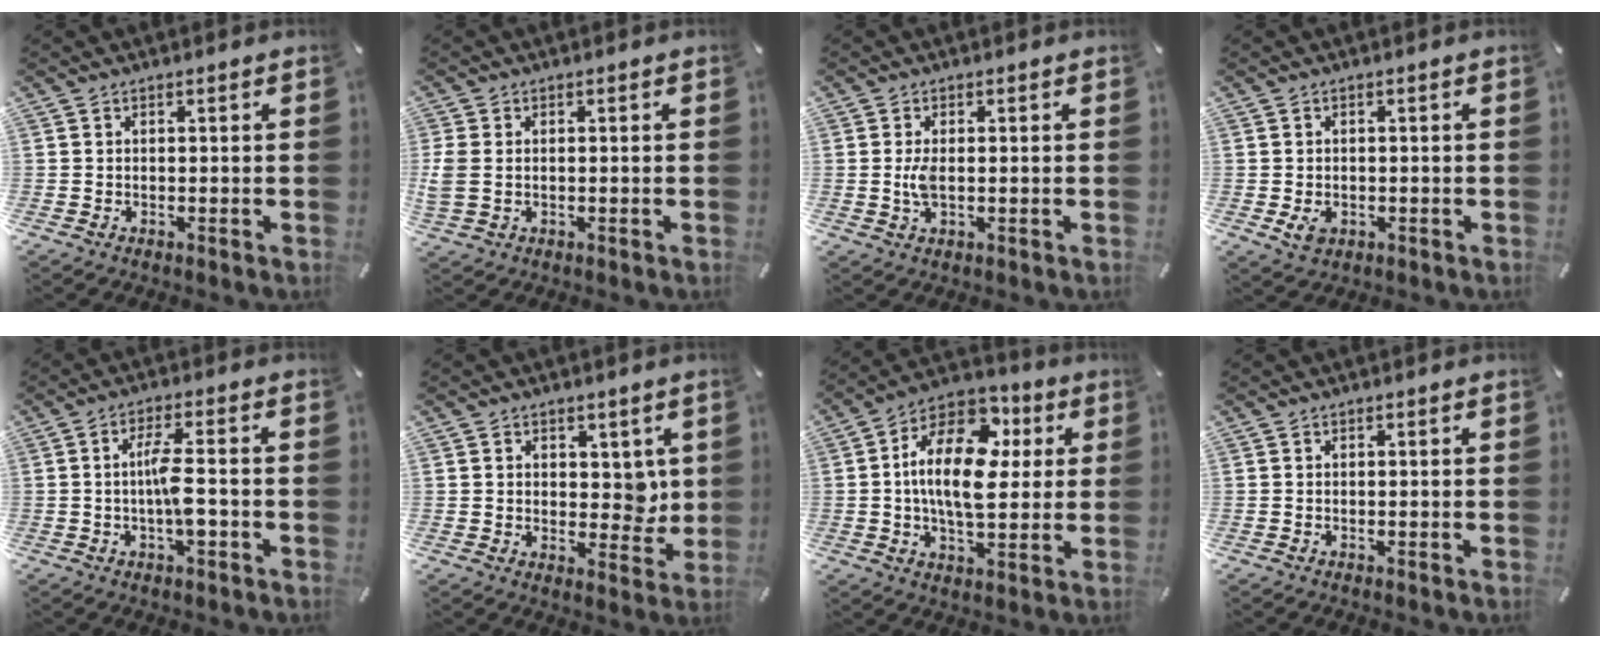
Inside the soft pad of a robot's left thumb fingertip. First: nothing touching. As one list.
[{"total": 4.0, "force": [-0.2, 2.8, 2.8], "torque": [-0.074, -0.002, -0.006]}, {"total": 3.4, "force": [0.0, 1.7, 2.9], "torque": [-0.064, -0.008, -0.007]}, {"total": 3.1, "force": [-0.8, 2.5, 1.7], "torque": [-0.028, -0.002, -0.016]}, {"total": 6.8, "force": [-1.1, 1.8, 6.4], "torque": [-0.127, 0.004, -0.025]}, {"total": 6.5, "force": [1.8, 5.2, 3.5], "torque": [-0.028, -0.008, 0.032]}, {"total": 18.5, "force": [3.5, 11.1, 14.4], "torque": [-0.277, -0.012, 0.055]}, {"total": 0.0}]